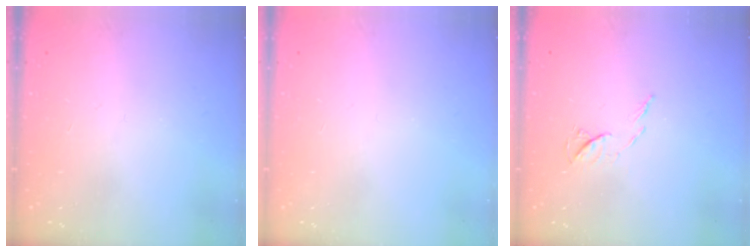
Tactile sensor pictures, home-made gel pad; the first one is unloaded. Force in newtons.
{"total": 0.0}
{"total": 6.1, "press": 5.9, "slide": 1.3}